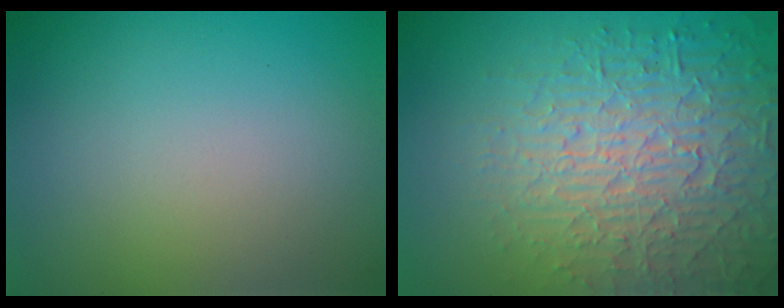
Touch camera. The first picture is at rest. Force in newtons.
{"total": 7.2, "press": 7.0, "slide": 1.7}